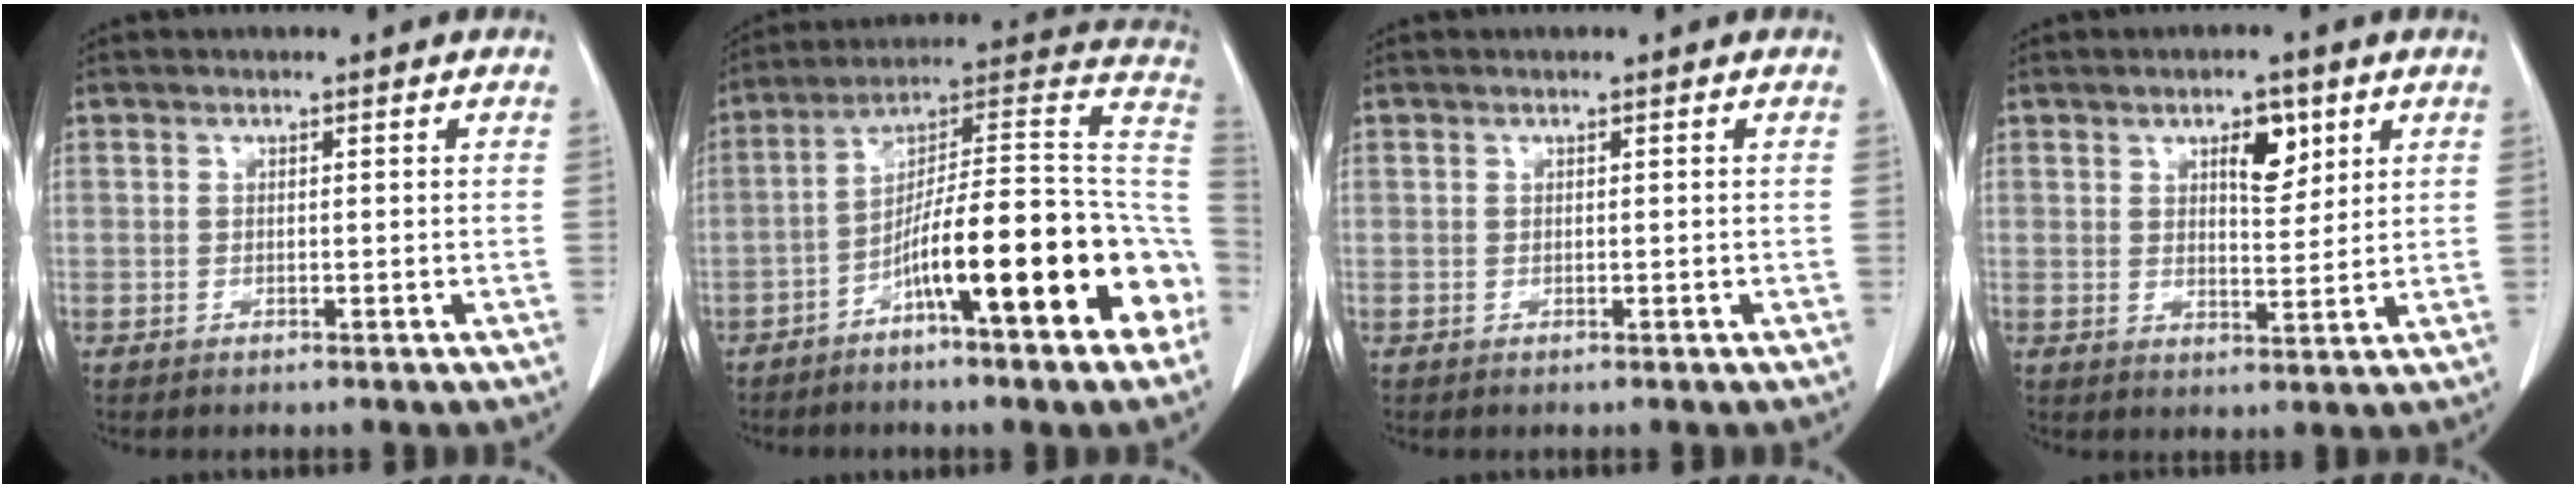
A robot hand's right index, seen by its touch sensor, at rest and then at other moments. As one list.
[{"total": 21.6, "force": [-8.7, 2.4, 19.7], "torque": [-0.237, 0.037, -0.134]}, {"total": 0.0}, {"total": 5.2, "force": [2.6, 2.1, 4.0], "torque": [-0.062, 0.000, 0.042]}]